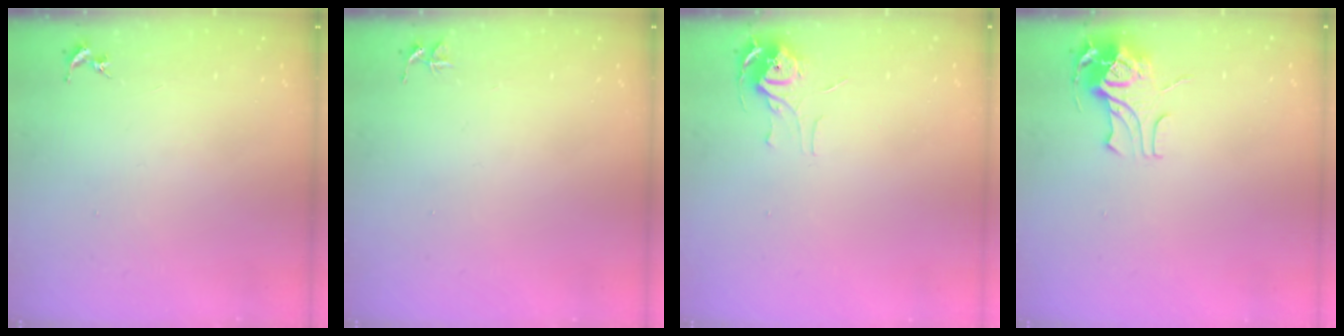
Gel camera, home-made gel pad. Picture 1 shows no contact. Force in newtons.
{"total": 3.7, "press": 3.7, "slide": 0.3}
{"total": 6.2, "press": 6.1, "slide": 0.5}
{"total": 9.9, "press": 9.9, "slide": 1.2}